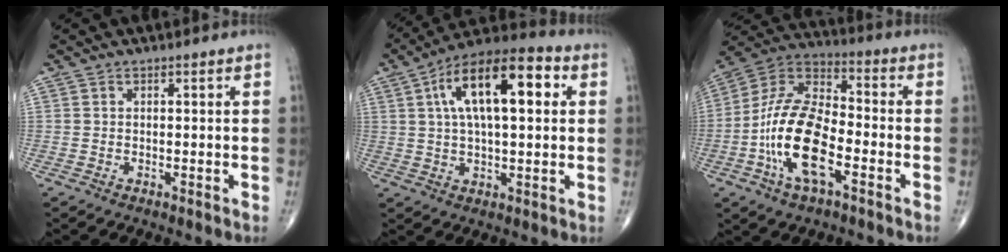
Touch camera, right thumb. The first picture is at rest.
{"total": 17.7, "force": [4.6, 7.5, 15.4], "torque": [-0.237, 0.023, 0.065]}
{"total": 17.6, "force": [-5.3, 8.0, 14.8], "torque": [-0.288, 0.033, -0.105]}